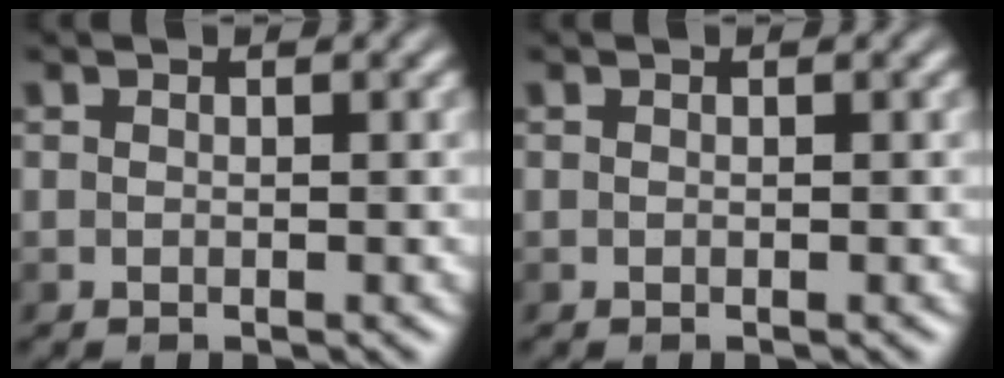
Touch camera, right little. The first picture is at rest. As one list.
[{"total": 0.0}]